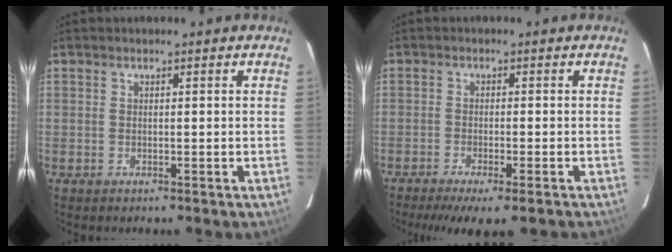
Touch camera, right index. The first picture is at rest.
{"total": 9.3, "force": [-7.1, 1.3, 5.8], "torque": [-0.120, -0.034, -0.111]}